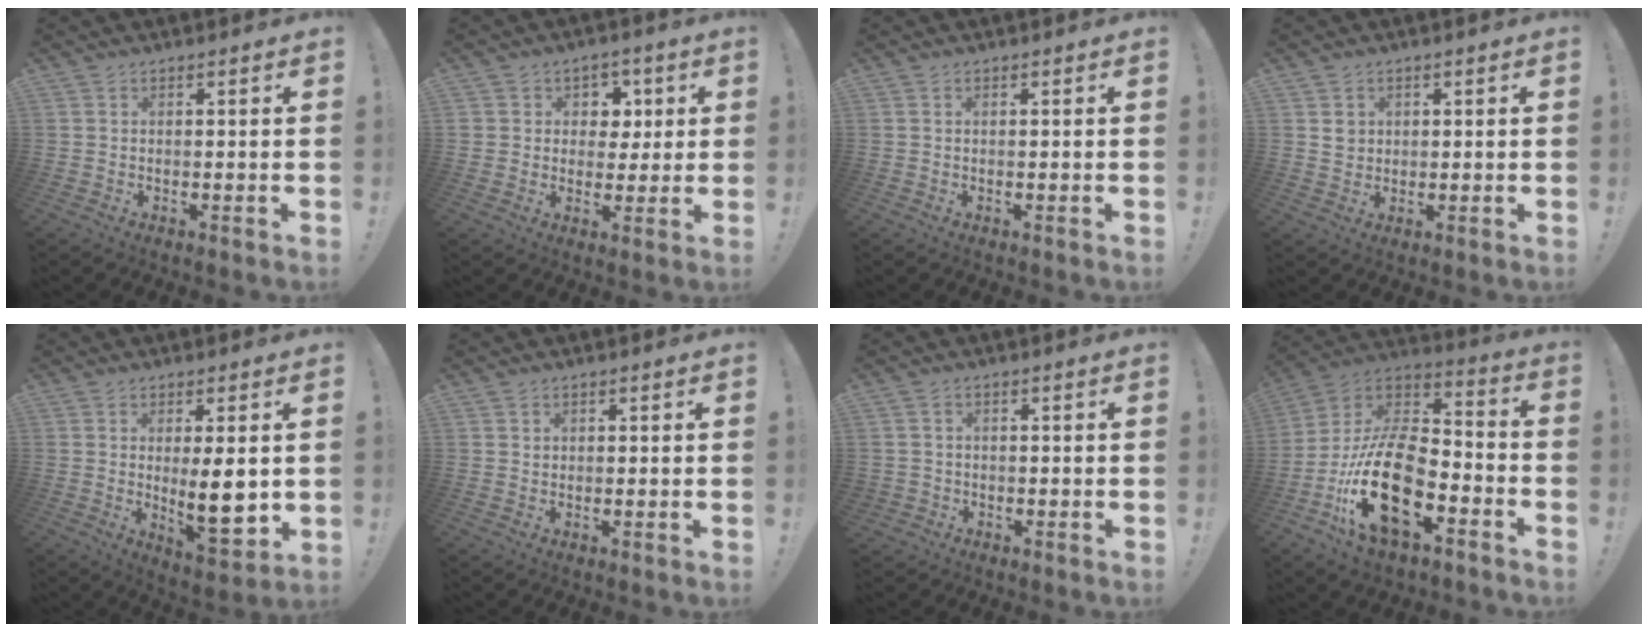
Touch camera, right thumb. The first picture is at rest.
{"total": 6.7, "force": [1.4, 6.4, 1.0], "torque": [-0.010, -0.008, 0.029]}
{"total": 0.0}
{"total": 3.1, "force": [1.1, 2.8, 0.7], "torque": [-0.003, -0.003, 0.018]}
{"total": 10.9, "force": [0.4, 2.9, 10.5], "torque": [-0.151, -0.024, 0.004]}
{"total": 0.9, "force": [0.3, 0.8, 0.1], "torque": [-0.001, 0.001, 0.006]}
{"total": 2.2, "force": [-0.4, 2.0, 0.7], "torque": [-0.010, 0.002, -0.006]}
{"total": 23.0, "force": [-9.2, 12.2, 17.2], "torque": [-0.361, 0.048, -0.152]}